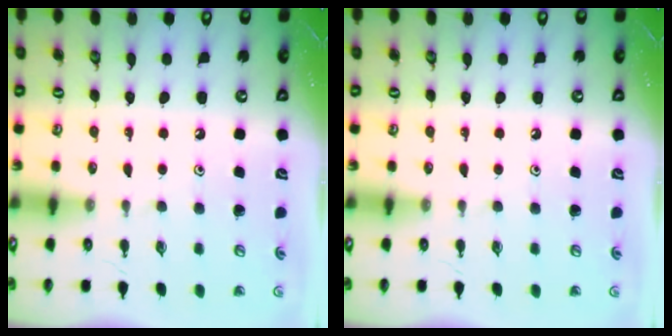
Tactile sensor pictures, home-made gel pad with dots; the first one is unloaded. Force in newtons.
{"total": 0.0}